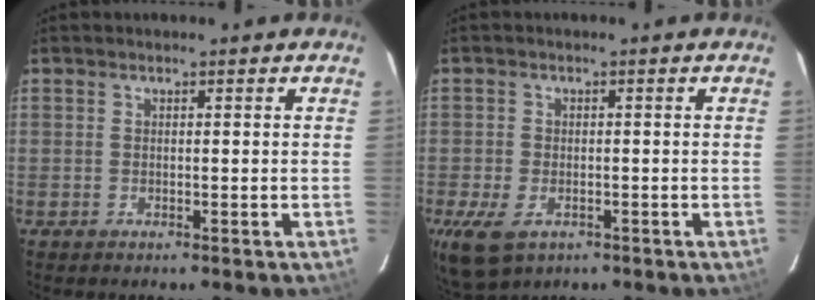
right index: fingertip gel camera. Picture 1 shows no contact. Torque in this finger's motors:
{"motor_torque": [0.61, -0.55, 0.41, 0.08]}